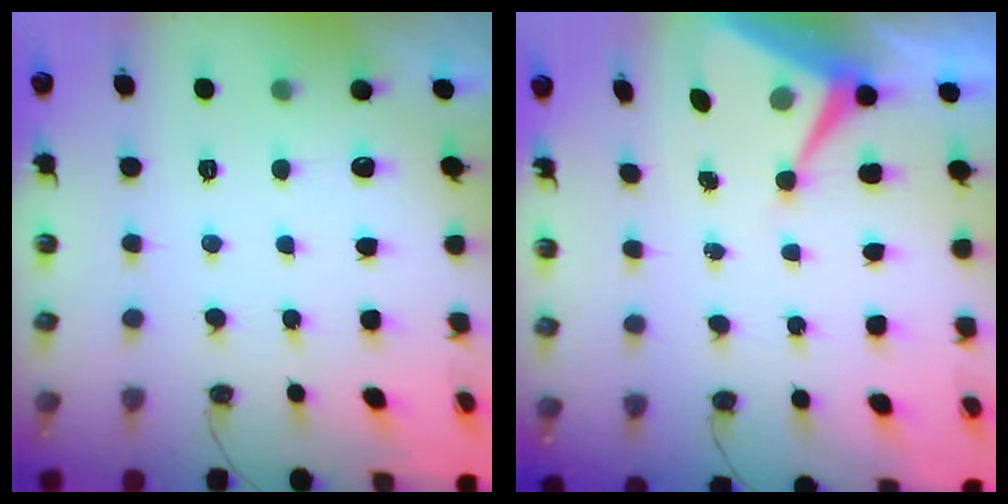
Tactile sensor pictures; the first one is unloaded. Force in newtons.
{"total": 9.0, "press": 9.0, "slide": 0.7}